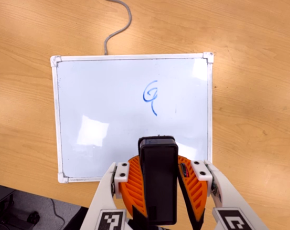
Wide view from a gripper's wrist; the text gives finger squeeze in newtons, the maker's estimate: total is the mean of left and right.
{"total": 9.9, "left": 9.6, "right": 10.3}